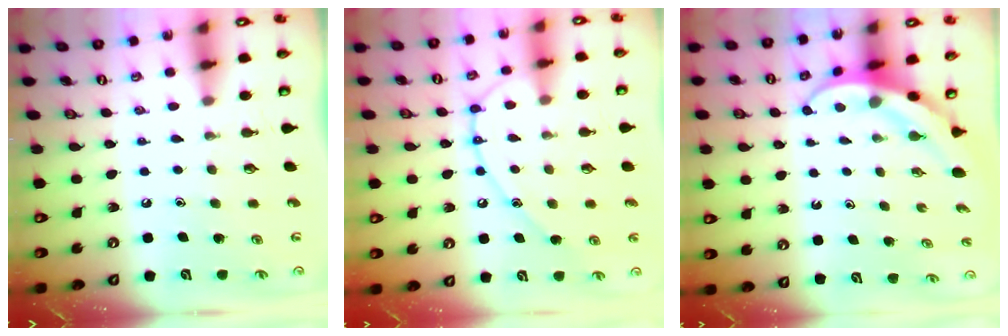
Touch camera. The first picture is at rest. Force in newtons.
{"total": 13.2, "press": 13.1, "slide": 1.2}
{"total": 3.9, "press": 3.9, "slide": 0.4}